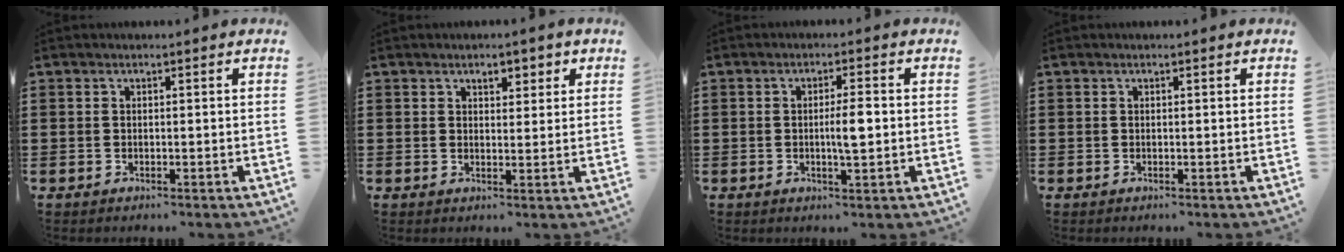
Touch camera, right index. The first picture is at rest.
{"total": 2.6, "force": [1.7, 1.4, 1.4], "torque": [-0.025, 0.006, 0.027]}
{"total": 4.2, "force": [-0.2, 0.8, 4.1], "torque": [-0.073, 0.001, -0.005]}
{"total": 0.0}